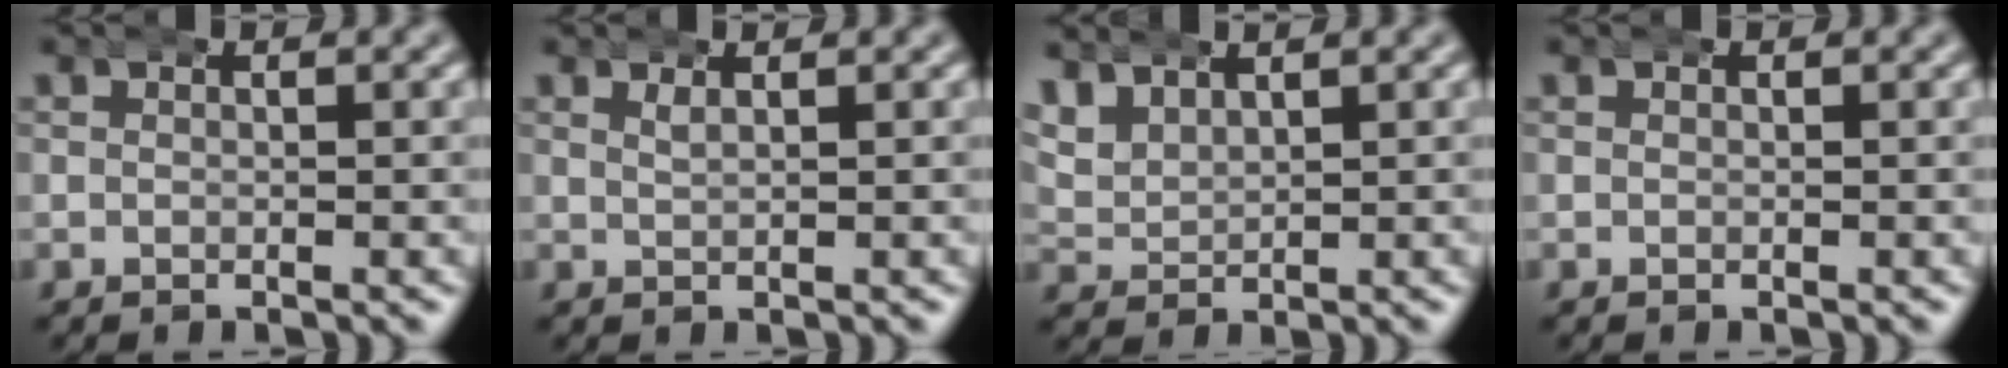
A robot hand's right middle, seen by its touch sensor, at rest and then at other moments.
{"total": 1.0, "force": [0.8, 0.2, 0.7], "torque": [-0.007, 0.005, 0.013]}
{"total": 5.0, "force": [2.2, 3.9, 2.1], "torque": [-0.060, 0.004, 0.034]}
{"total": 0.0}